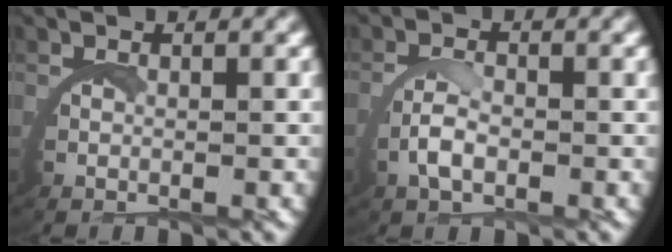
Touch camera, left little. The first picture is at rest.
{"total": 1.5, "force": [0.0, 0.6, 1.4], "torque": [-0.040, -0.004, -0.001]}